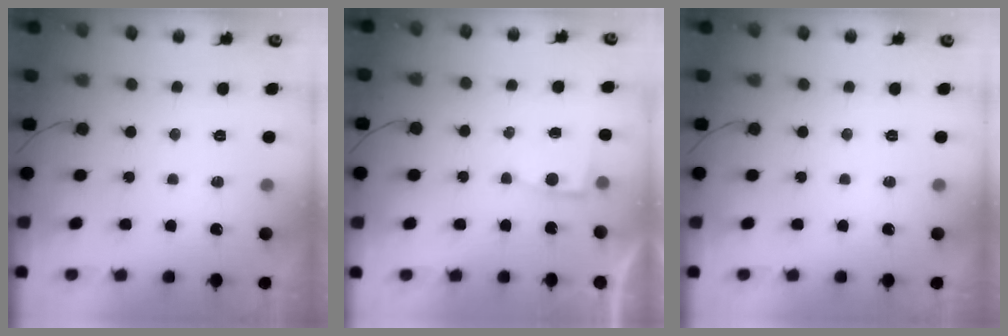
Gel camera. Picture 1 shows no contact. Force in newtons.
{"total": 2.8, "press": 2.8, "slide": 0.3}
{"total": 0.0}